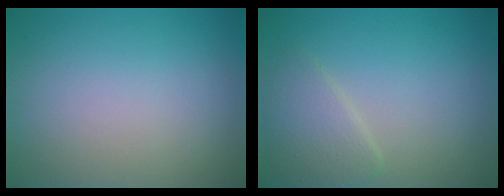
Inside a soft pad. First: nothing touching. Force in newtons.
{"total": 2.6, "press": 2.6, "slide": 0.0}